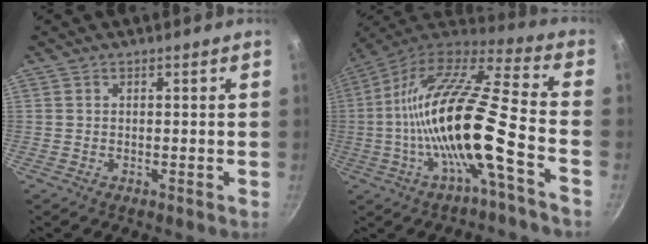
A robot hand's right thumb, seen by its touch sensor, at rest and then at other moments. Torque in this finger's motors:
{"motor_torque": [0.87, 0.87, 2.57, -0.18, 0.92]}